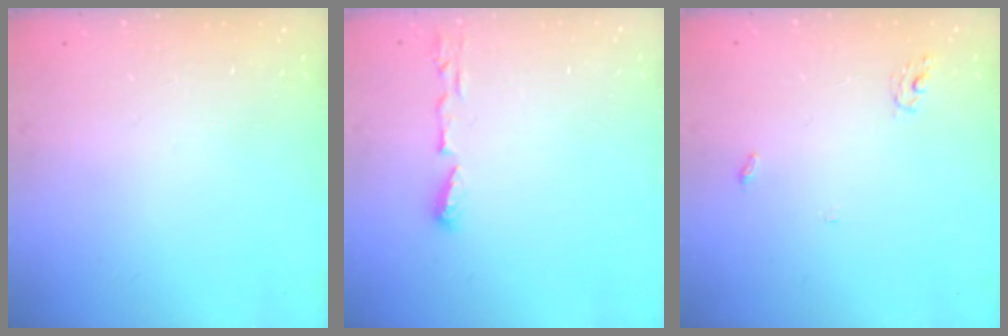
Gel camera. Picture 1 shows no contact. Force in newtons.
{"total": 6.0, "press": 5.8, "slide": 1.2}
{"total": 2.8, "press": 2.8, "slide": 0.2}